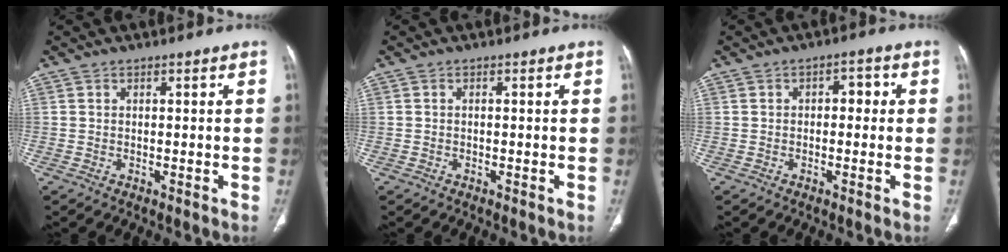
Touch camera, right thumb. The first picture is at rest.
{"total": 0.0}
{"total": 3.2, "force": [0.2, 2.0, 2.4], "torque": [-0.017, 0.012, -0.003]}